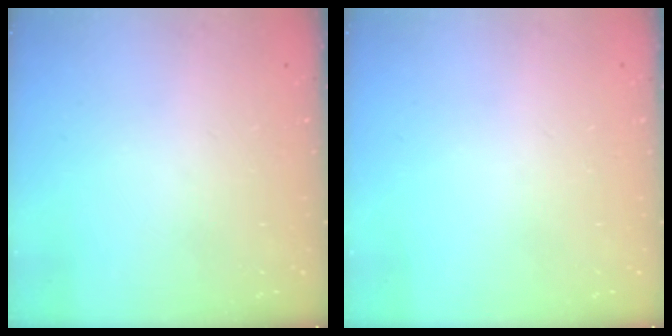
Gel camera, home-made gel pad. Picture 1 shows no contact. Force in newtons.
{"total": 0.0}